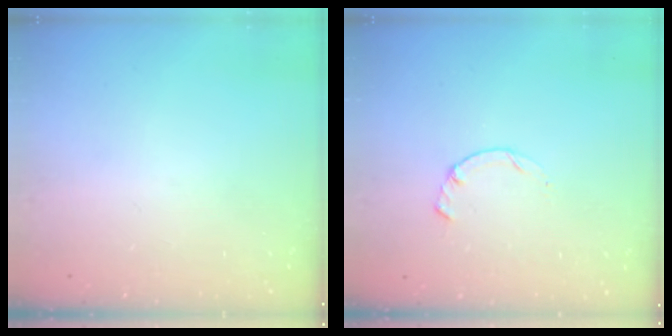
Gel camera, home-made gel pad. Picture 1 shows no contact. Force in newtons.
{"total": 0.5, "press": 0.4, "slide": 0.3}